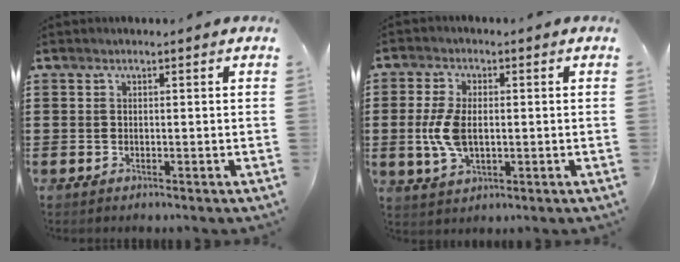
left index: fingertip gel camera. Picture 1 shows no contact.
{"total": 6.7, "force": [0.0, 3.7, 5.6], "torque": [-0.142, -0.002, -0.009]}